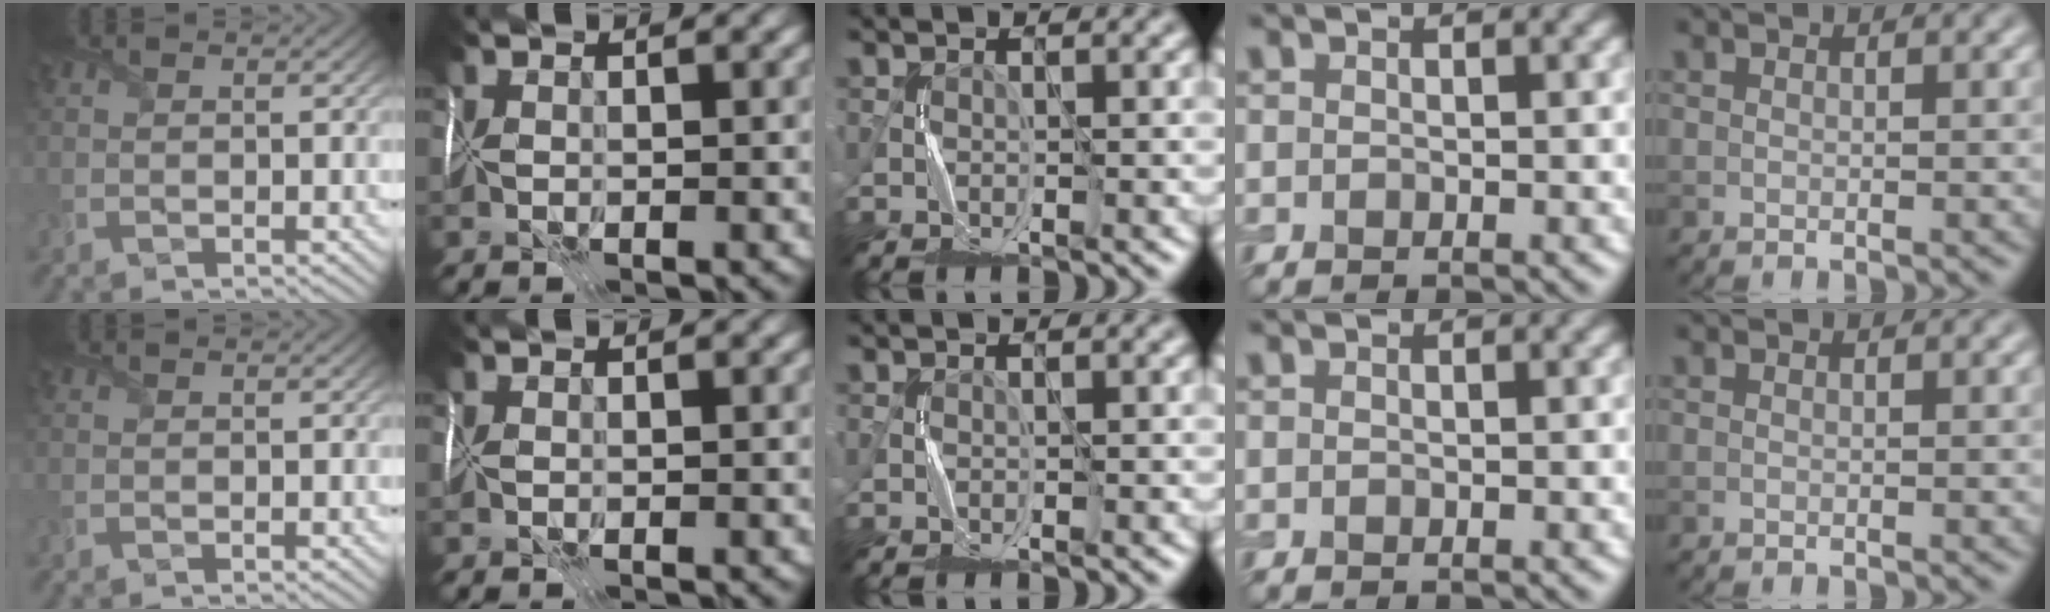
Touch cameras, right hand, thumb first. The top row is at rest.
{}